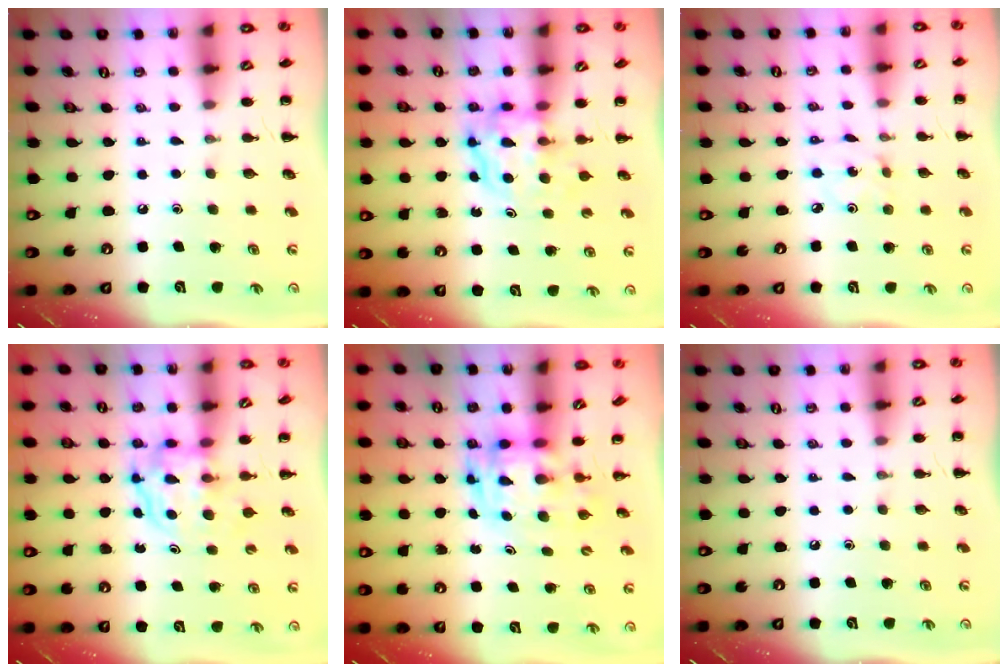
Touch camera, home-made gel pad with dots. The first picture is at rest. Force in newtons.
{"total": 4.0, "press": 4.0, "slide": 0.4}
{"total": 1.0, "press": 1.0, "slide": 0.2}
{"total": 3.9, "press": 3.9, "slide": 0.2}
{"total": 3.0, "press": 3.0, "slide": 0.6}
{"total": 0.0}